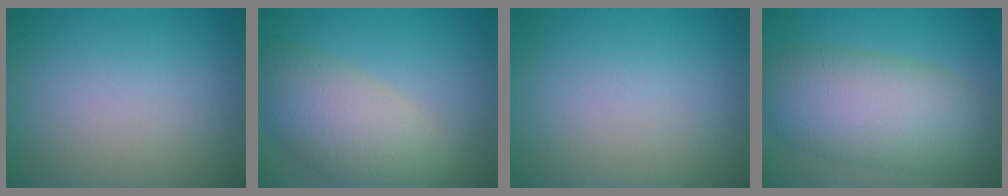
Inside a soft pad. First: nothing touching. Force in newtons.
{"total": 6.5, "press": 6.5, "slide": 0.4}
{"total": 0.0}
{"total": 8.9, "press": 8.9, "slide": 0.3}